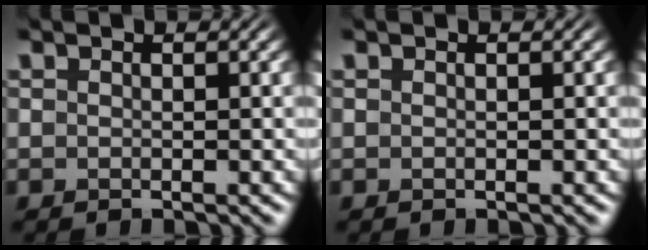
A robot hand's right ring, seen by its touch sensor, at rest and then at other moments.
{"total": 0.0}